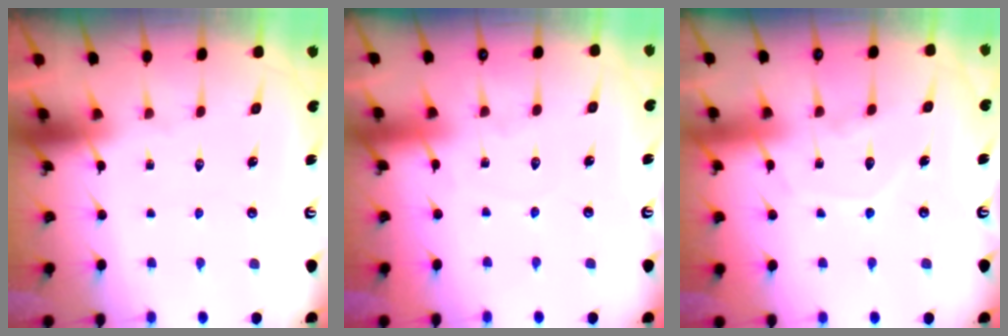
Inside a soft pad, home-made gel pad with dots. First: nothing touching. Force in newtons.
{"total": 4.1, "press": 4.1, "slide": 0.5}
{"total": 7.6, "press": 7.6, "slide": 0.7}